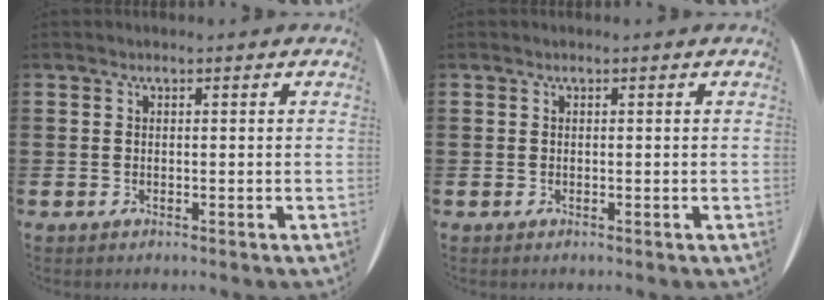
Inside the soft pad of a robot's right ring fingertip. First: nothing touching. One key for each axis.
{"total": 0.0}